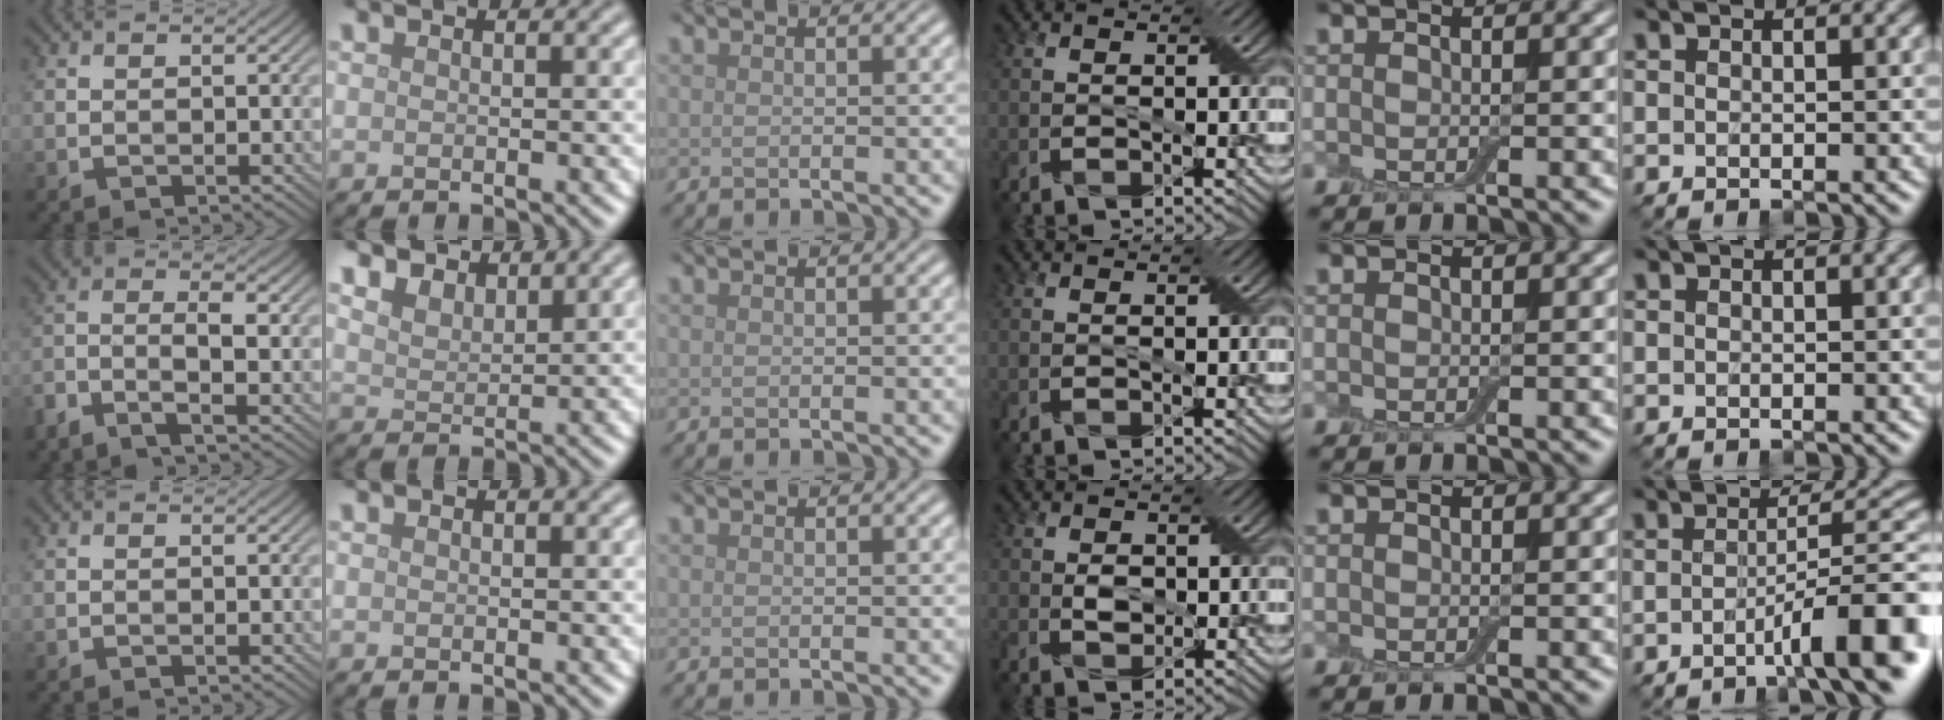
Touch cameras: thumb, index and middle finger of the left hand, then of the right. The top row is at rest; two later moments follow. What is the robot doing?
{"motion": "extract", "object": "backpack"}